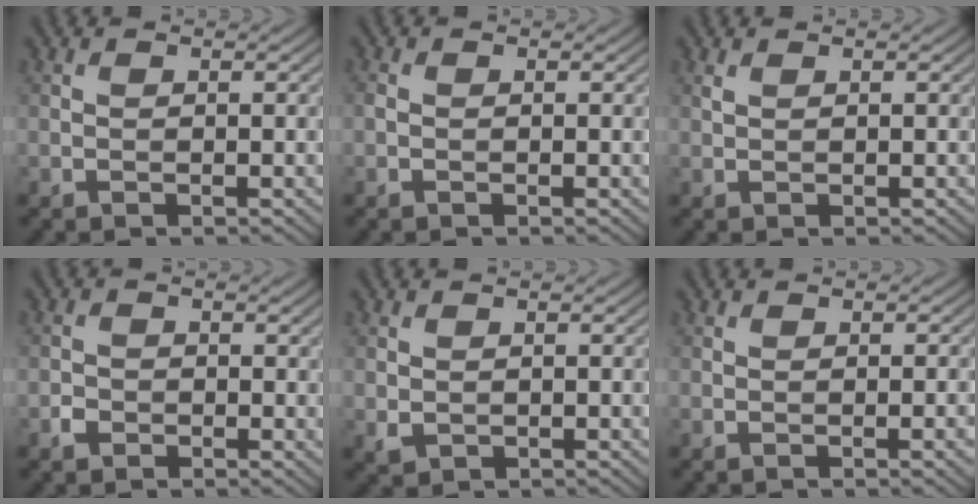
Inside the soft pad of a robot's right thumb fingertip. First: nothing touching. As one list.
[{"total": 0.5, "force": [-0.3, 0.4, 0.3], "torque": [-0.007, 0.001, -0.009]}, {"total": 0.5, "force": [0.4, 0.1, 0.3], "torque": [-0.012, 0.002, 0.008]}, {"total": 1.6, "force": [-0.8, 1.3, 0.6], "torque": [-0.011, -0.001, -0.021]}, {"total": 1.3, "force": [0.1, 1.2, 0.5], "torque": [-0.015, -0.009, 0.005]}, {"total": 1.2, "force": [-0.3, 0.1, 1.1], "torque": [-0.016, 0.001, -0.005]}]